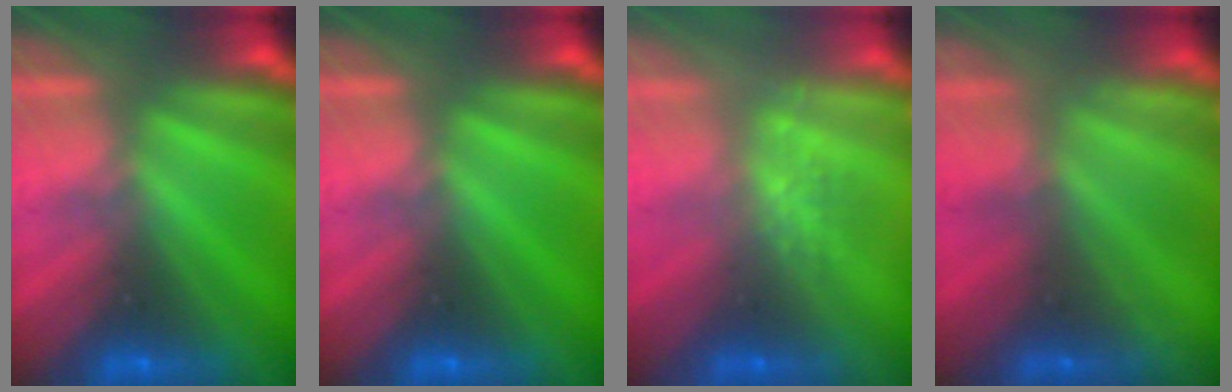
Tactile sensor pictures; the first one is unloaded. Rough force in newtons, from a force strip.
{"total": 0.0}
{"total": 2.8}
{"total": 2.1}